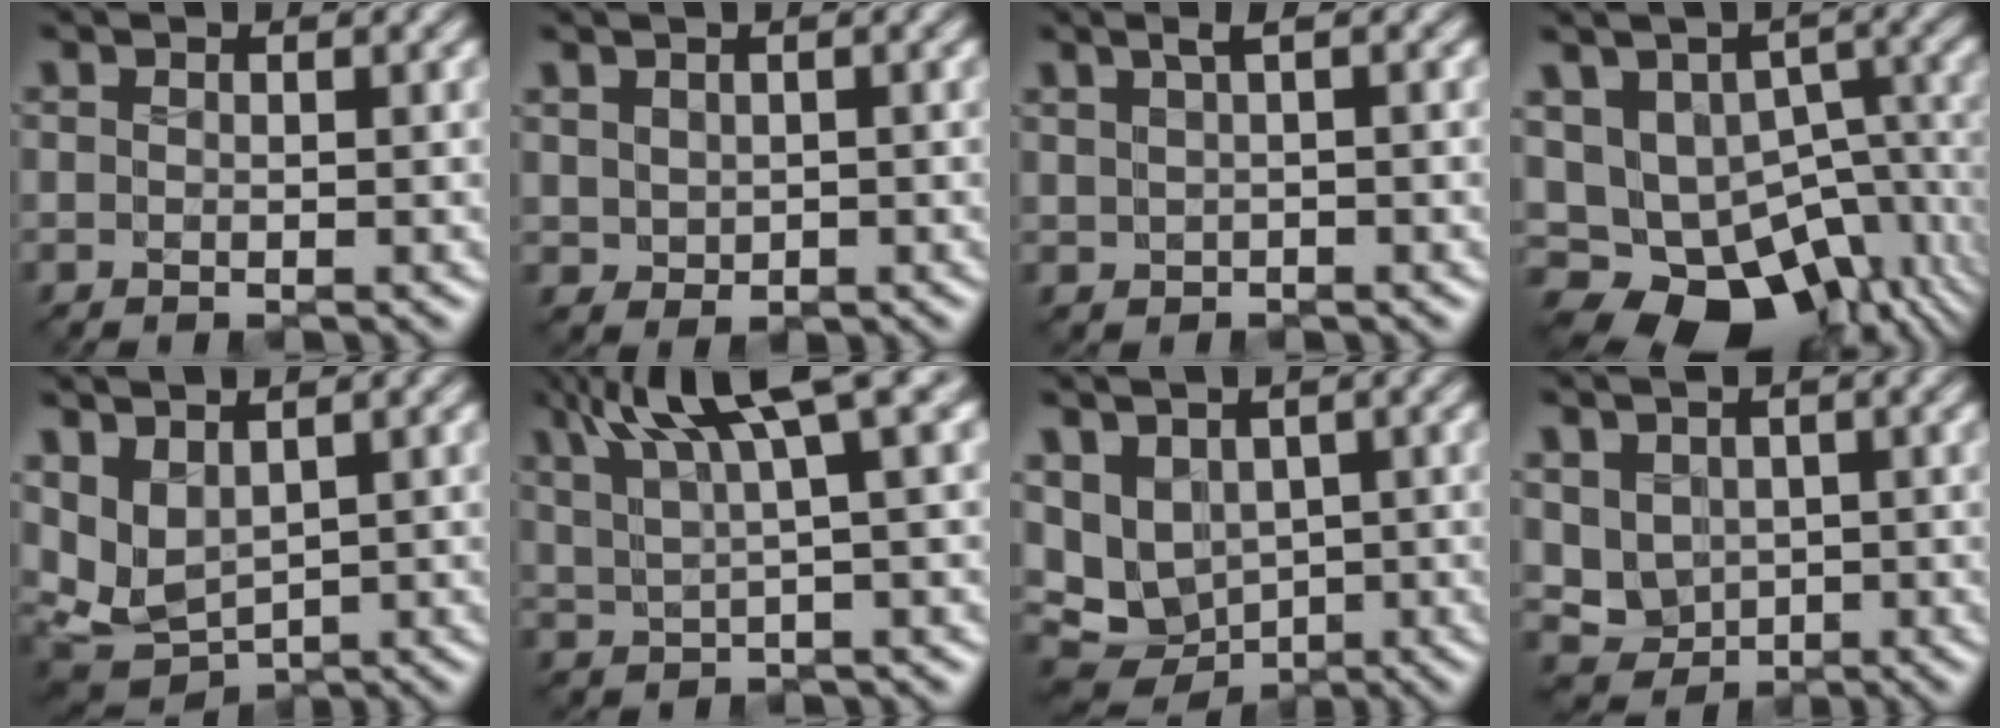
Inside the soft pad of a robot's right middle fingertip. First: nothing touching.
{"total": 1.1, "force": [0.6, 0.9, 0.3], "torque": [-0.015, 0.000, 0.014]}
{"total": 1.3, "force": [0.9, 0.1, 0.9], "torque": [-0.025, 0.004, 0.017]}
{"total": 15.6, "force": [-6.0, 11.3, 9.0], "torque": [-0.159, -0.023, -0.052]}
{"total": 4.6, "force": [1.5, 2.9, 3.3], "torque": [-0.084, -0.006, 0.032]}
{"total": 9.4, "force": [5.7, 2.1, 7.2], "torque": [-0.121, 0.025, 0.097]}
{"total": 7.4, "force": [1.3, 5.8, 4.4], "torque": [-0.112, 0.011, 0.035]}
{"total": 3.6, "force": [0.4, 3.2, 1.6], "torque": [-0.047, 0.002, 0.017]}